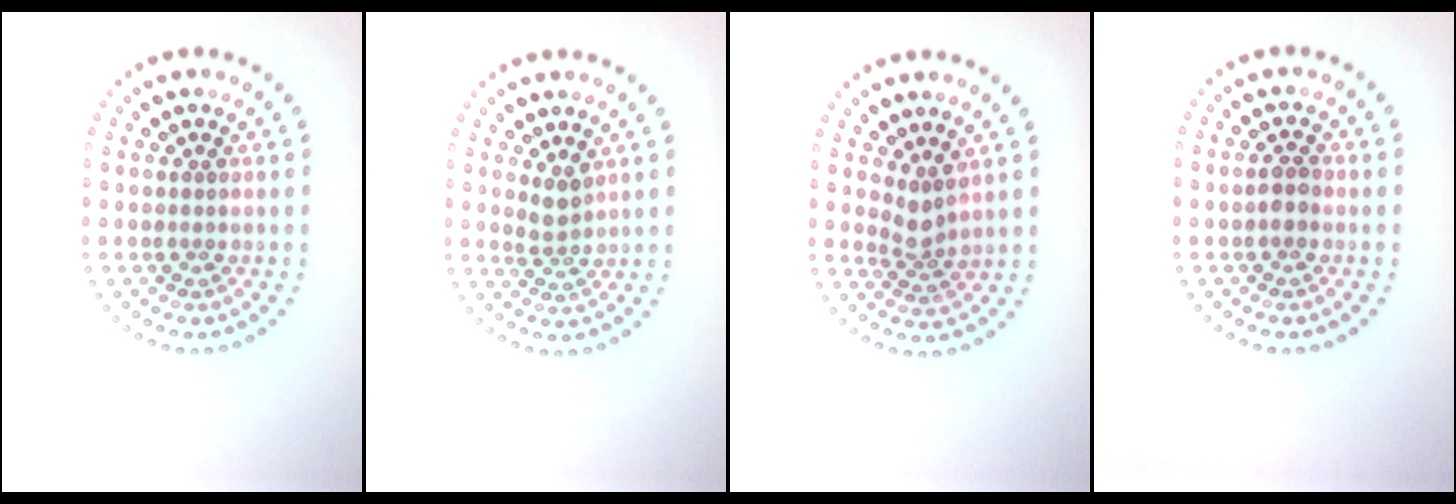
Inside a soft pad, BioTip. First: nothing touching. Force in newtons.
{"total": 1.8, "press": 1.5, "slide": 1.1}
{"total": 2.0, "press": 1.3, "slide": 1.5}
{"total": 1.4, "press": 1.4, "slide": 0.1}